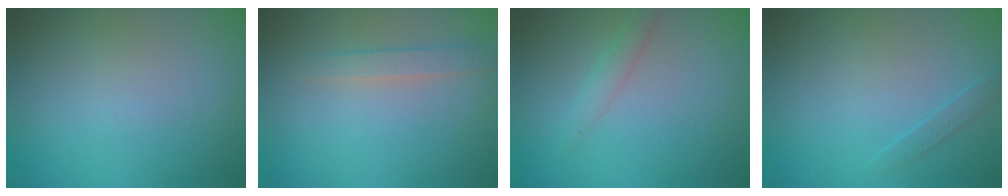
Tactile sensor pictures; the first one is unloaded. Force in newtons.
{"total": 1.5, "press": 1.5, "slide": 0.1}
{"total": 1.4, "press": 1.4, "slide": 0.1}
{"total": 0.8, "press": 0.8, "slide": 0.1}